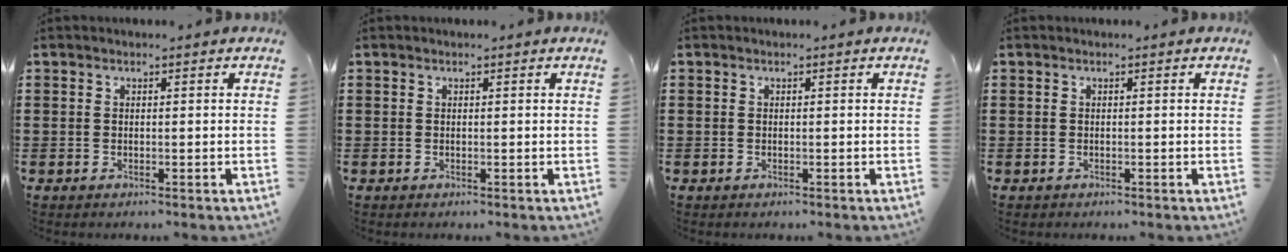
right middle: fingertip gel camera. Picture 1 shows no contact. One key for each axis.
{"total": 0.0}
{"total": 0.0}
{"total": 0.0}